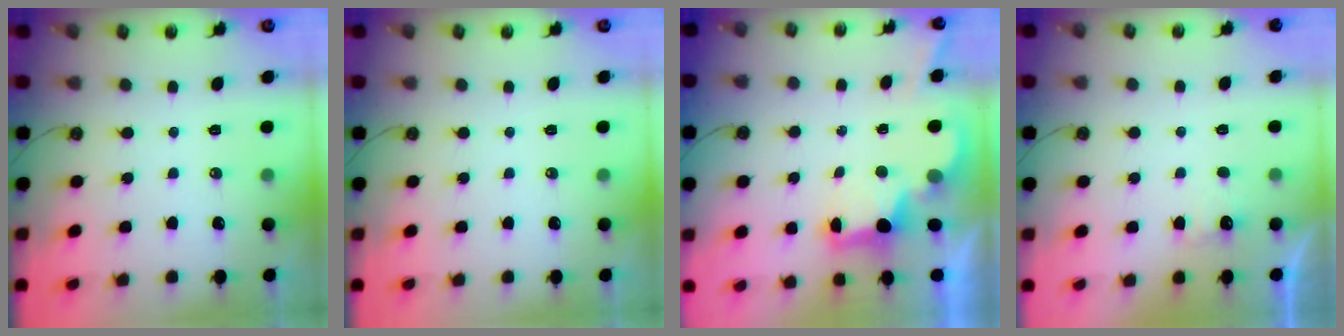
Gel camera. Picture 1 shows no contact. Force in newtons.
{"total": 0.0}
{"total": 2.7, "press": 2.6, "slide": 0.9}
{"total": 3.2, "press": 3.1, "slide": 0.9}